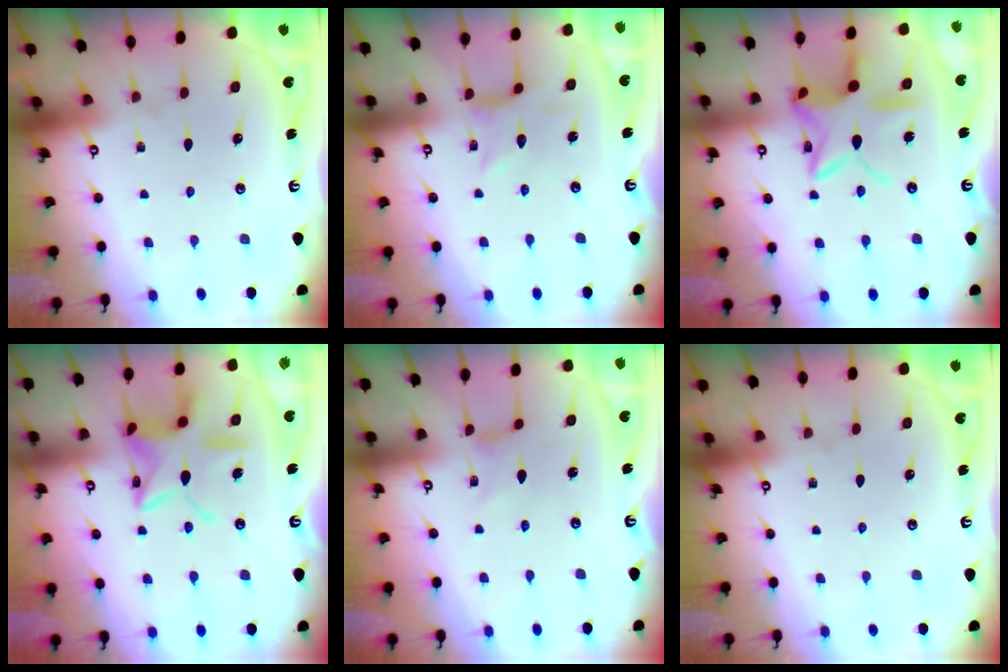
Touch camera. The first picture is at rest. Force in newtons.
{"total": 1.5, "press": 1.5, "slide": 0.2}
{"total": 14.2, "press": 14.1, "slide": 1.2}
{"total": 14.6, "press": 14.6, "slide": 1.3}
{"total": 0.0}
{"total": 0.0}